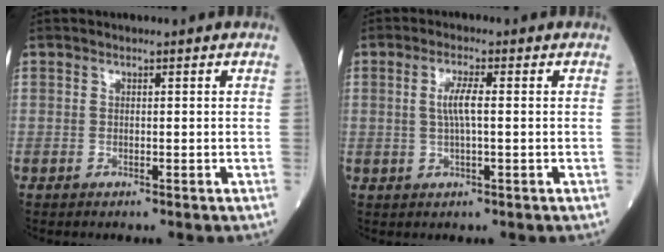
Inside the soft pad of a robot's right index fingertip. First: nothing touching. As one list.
[{"total": 3.6, "force": [0.4, 0.3, 3.6], "torque": [-0.073, 0.001, 0.009]}]